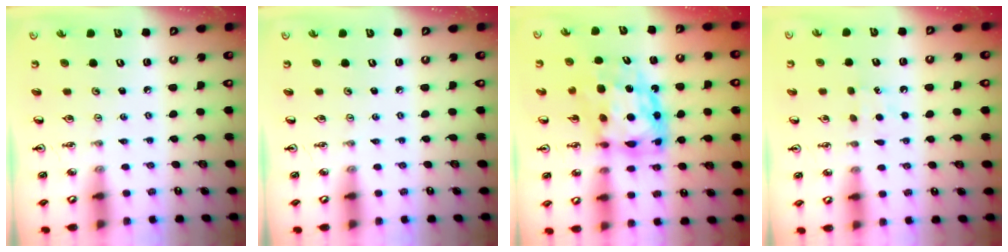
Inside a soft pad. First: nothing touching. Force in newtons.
{"total": 0.0}
{"total": 12.5, "press": 12.4, "slide": 1.3}
{"total": 5.3, "press": 5.3, "slide": 0.6}